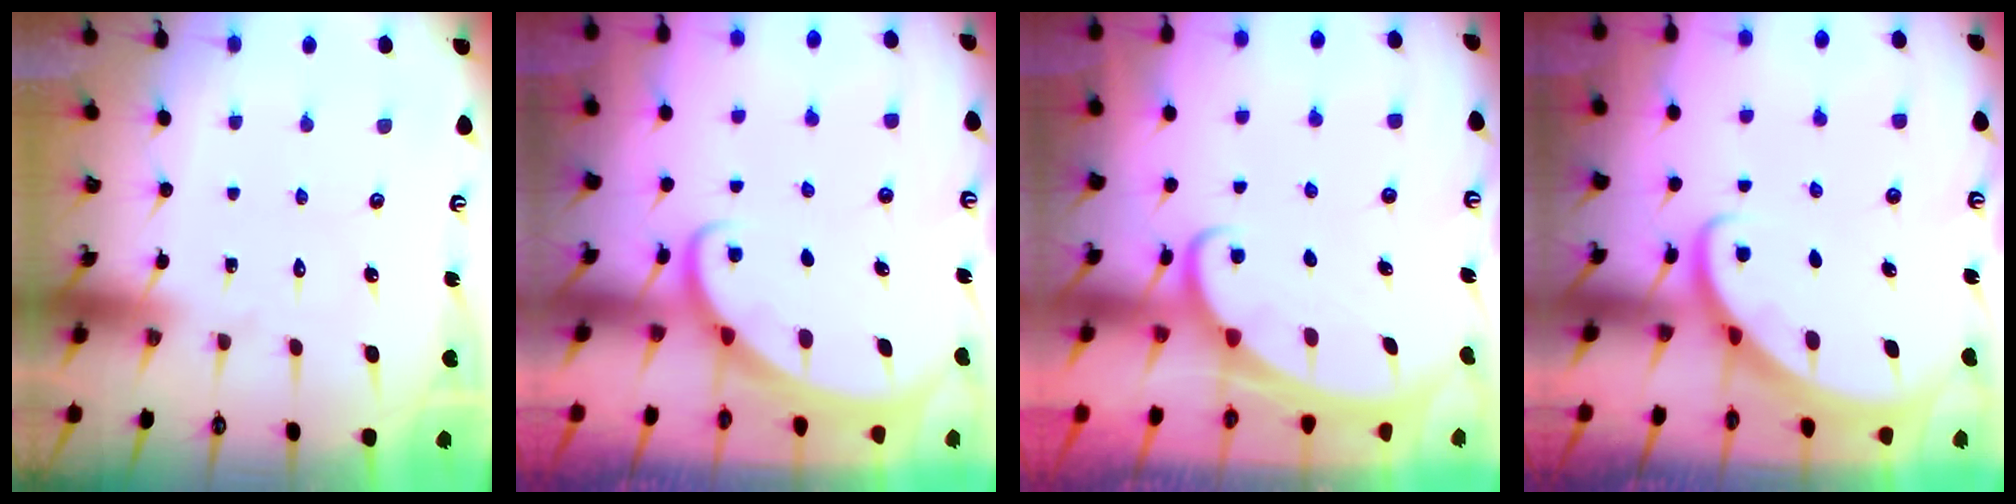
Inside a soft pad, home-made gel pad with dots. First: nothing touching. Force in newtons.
{"total": 1.8, "press": 1.8, "slide": 0.2}
{"total": 2.5, "press": 2.5, "slide": 0.3}
{"total": 2.6, "press": 2.6, "slide": 0.2}